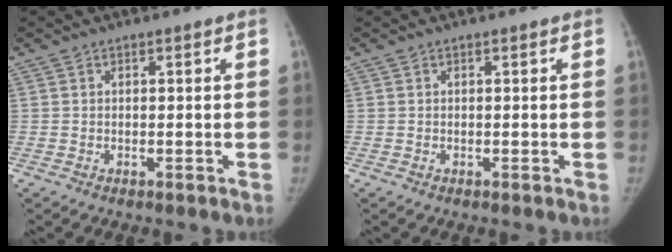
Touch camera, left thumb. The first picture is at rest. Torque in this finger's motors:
{"motor_torque": [-0.26, -0.13, 0.04, 0.02, 0.00]}